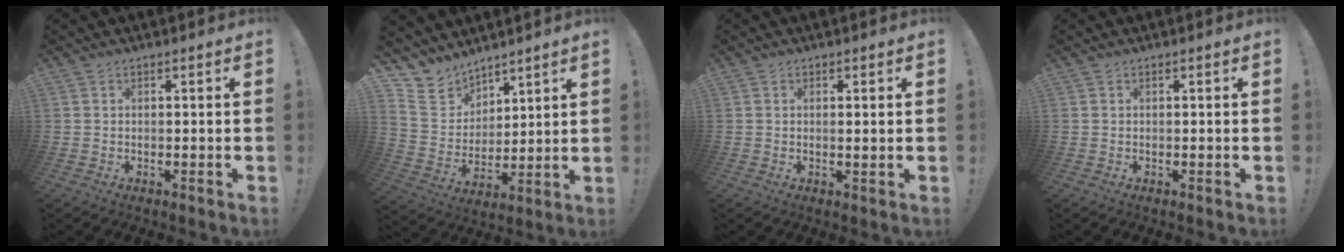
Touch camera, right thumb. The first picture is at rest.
{"total": 9.5, "force": [7.2, 6.1, 0.5], "torque": [-0.027, -0.066, 0.149]}
{"total": 1.2, "force": [0.6, 0.1, 1.0], "torque": [-0.004, -0.007, 0.007]}
{"total": 0.0}